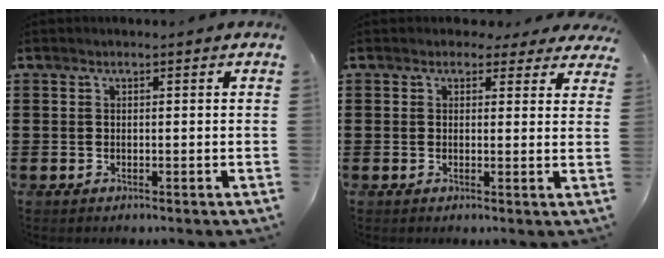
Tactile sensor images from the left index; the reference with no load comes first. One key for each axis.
{"total": 2.1, "fx": 1.6, "fy": 1.1, "fz": 0.7, "tx": -0.012, "ty": 0.005, "tz": 0.027}